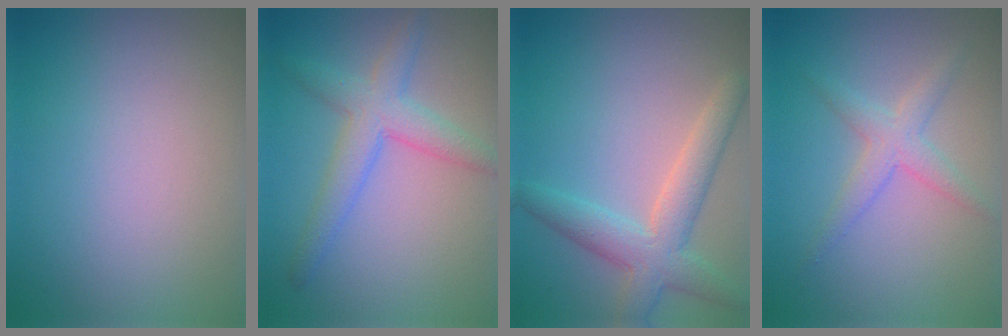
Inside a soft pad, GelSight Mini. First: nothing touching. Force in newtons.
{"total": 4.0, "press": 4.0, "slide": 0.1}
{"total": 4.7, "press": 4.7, "slide": 0.2}
{"total": 2.5, "press": 2.5, "slide": 0.1}